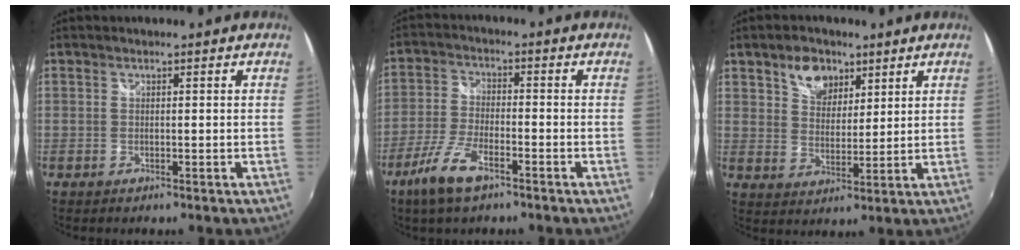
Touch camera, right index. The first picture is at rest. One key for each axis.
{"total": 8.7, "fx": -5.7, "fy": 2.7, "fz": 6.0, "tx": -0.139, "ty": -0.008, "tz": -0.113}
{"total": 7.7, "fx": 4.6, "fy": 5.0, "fz": 3.5, "tx": -0.052, "ty": 0.012, "tz": 0.082}